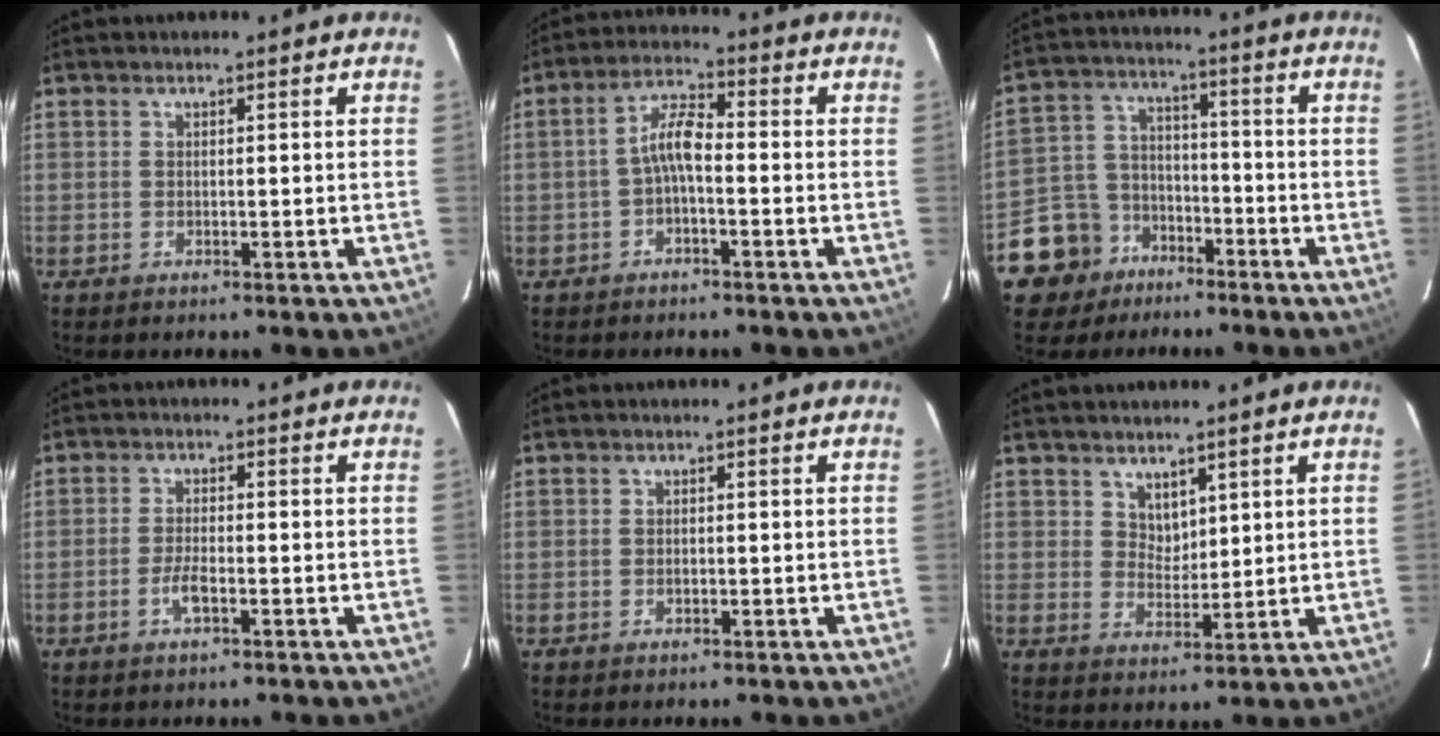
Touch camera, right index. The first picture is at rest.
{"total": 4.9, "force": [-1.5, 1.4, 4.5], "torque": [-0.092, 0.016, -0.029]}
{"total": 11.2, "force": [-7.0, 8.6, 1.8], "torque": [-0.065, 0.042, -0.109]}
{"total": 3.1, "force": [-1.5, 0.9, 2.6], "torque": [-0.058, 0.000, -0.029]}
{"total": 0.8, "force": [-0.1, 0.6, 0.6], "torque": [-0.008, 0.002, -0.001]}
{"total": 3.9, "force": [2.8, 2.4, 1.2], "torque": [-0.010, 0.002, 0.056]}